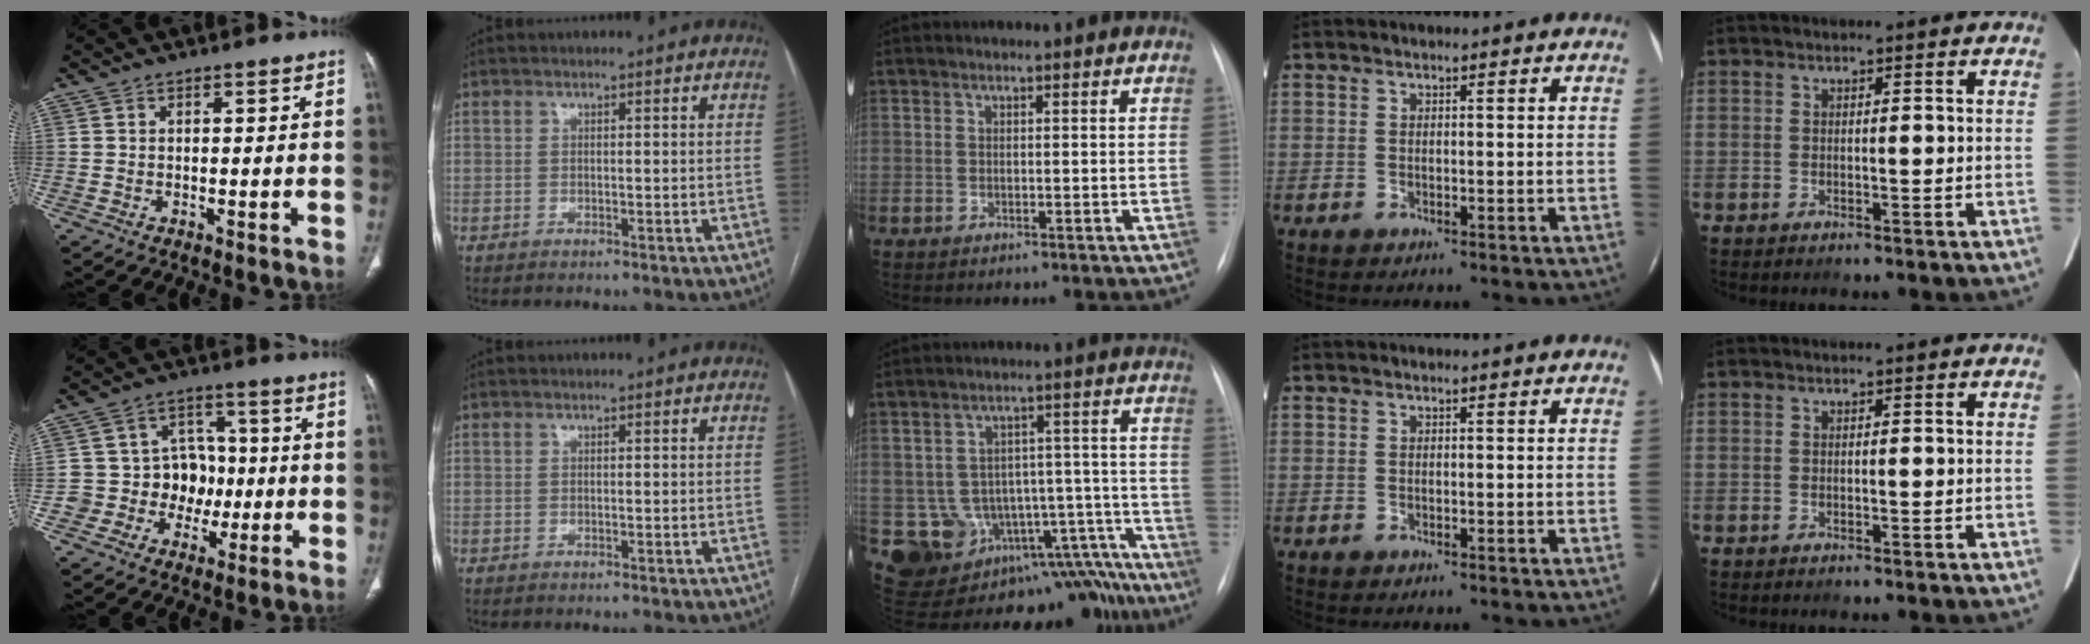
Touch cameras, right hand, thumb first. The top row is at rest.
{"thumb": {"total": 9.7, "force": [-1.7, 8.9, 3.6], "torque": [0.006, 0.033, -0.027]}, "middle": {"total": 18.0, "force": [-12.7, 10.6, 7.2], "torque": [-0.063, 0.074, -0.150]}}